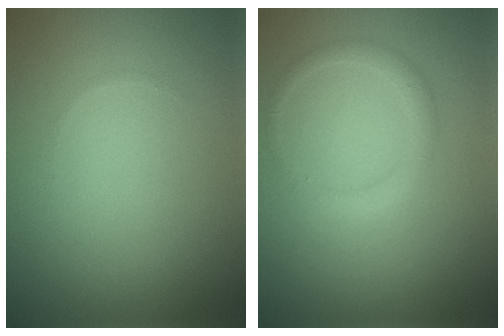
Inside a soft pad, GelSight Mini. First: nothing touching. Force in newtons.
{"total": 1.5, "press": 1.5, "slide": 0.1}